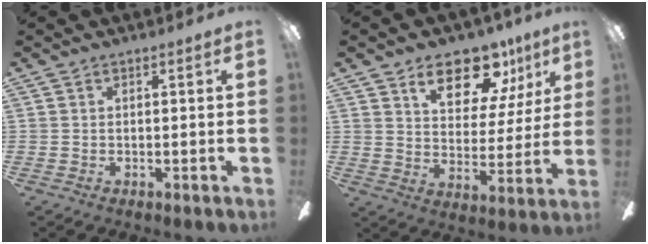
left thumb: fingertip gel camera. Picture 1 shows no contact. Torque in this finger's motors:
{"motor_torque": [0.35, 0.14, 0.74, -0.83, 0.07]}